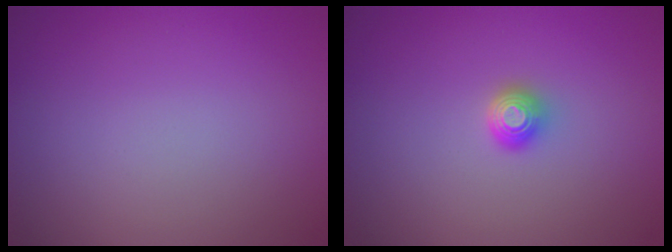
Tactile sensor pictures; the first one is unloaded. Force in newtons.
{"total": 1.4, "press": 1.2, "slide": 0.7}